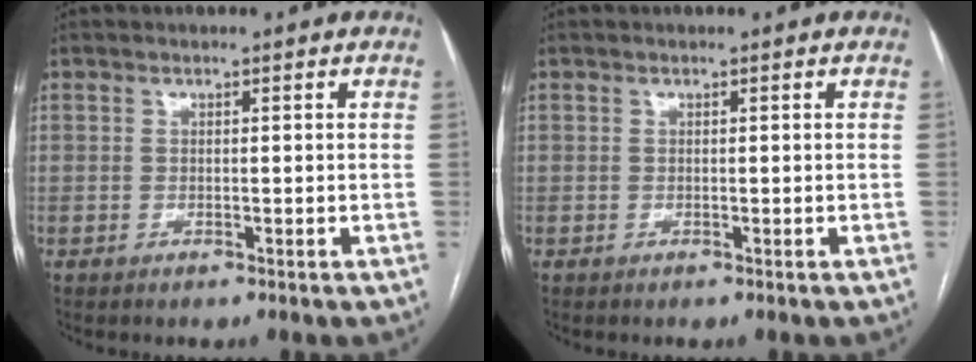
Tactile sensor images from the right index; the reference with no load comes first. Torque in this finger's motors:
{"motor_torque": [0.00, 0.00, 0.00, 0.00]}